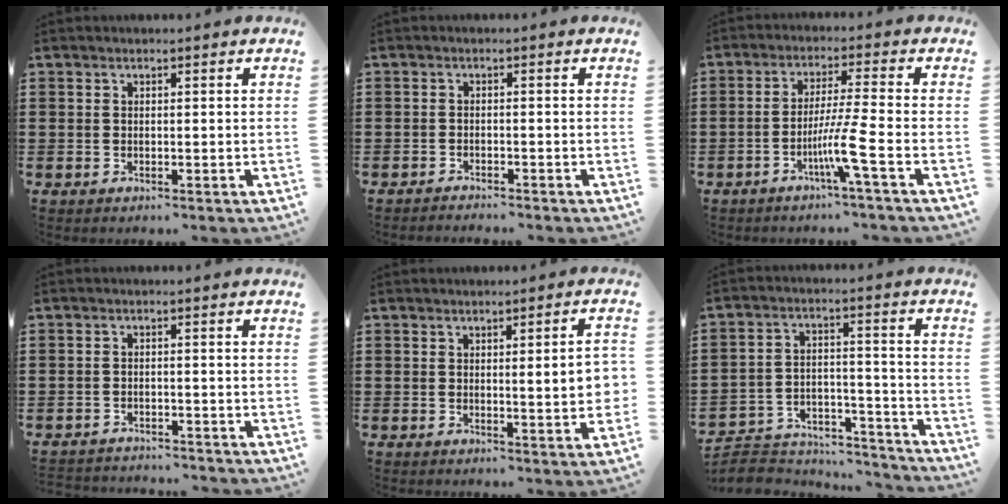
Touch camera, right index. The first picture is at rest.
{"total": 1.2, "force": [-1.2, 0.0, 0.0], "torque": [-0.004, 0.002, -0.026]}
{"total": 7.0, "force": [-3.4, -0.9, 6.1], "torque": [-0.113, -0.014, -0.064]}
{"total": 2.2, "force": [-2.2, 0.2, 0.0], "torque": [-0.007, -0.001, -0.048]}
{"total": 5.0, "force": [0.3, 0.6, 5.0], "torque": [-0.072, -0.008, 0.002]}
{"total": 5.7, "force": [-5.4, 1.5, 1.0], "torque": [-0.031, 0.007, -0.111]}